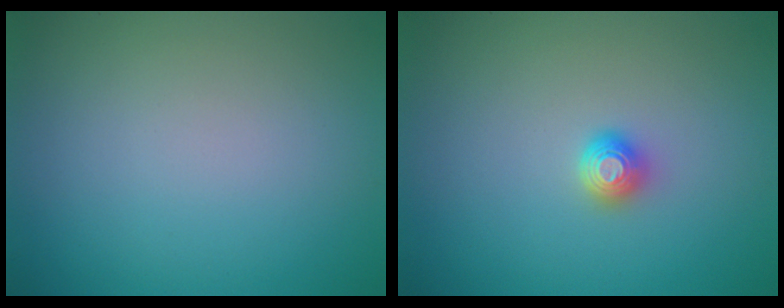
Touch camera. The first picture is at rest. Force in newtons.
{"total": 1.4, "press": 1.2, "slide": 0.7}